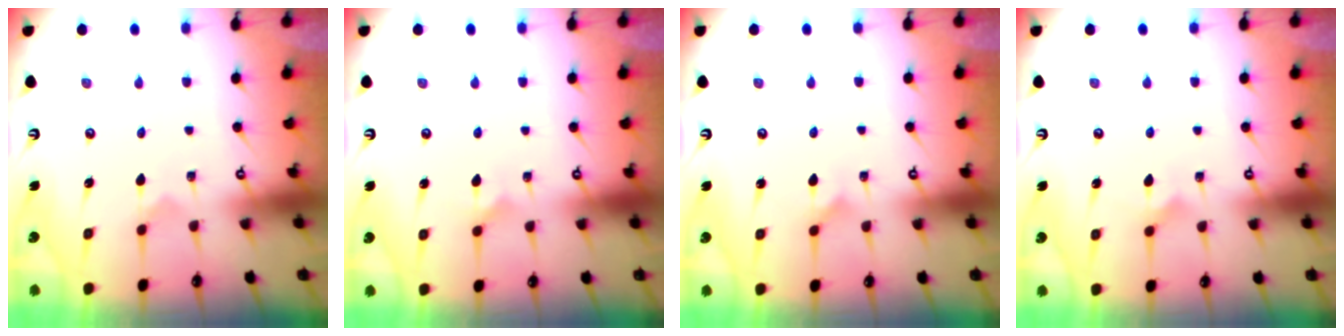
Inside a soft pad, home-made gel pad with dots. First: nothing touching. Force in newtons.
{"total": 2.9, "press": 2.9, "slide": 0.4}
{"total": 1.0, "press": 1.0, "slide": 0.1}
{"total": 2.7, "press": 2.7, "slide": 0.1}